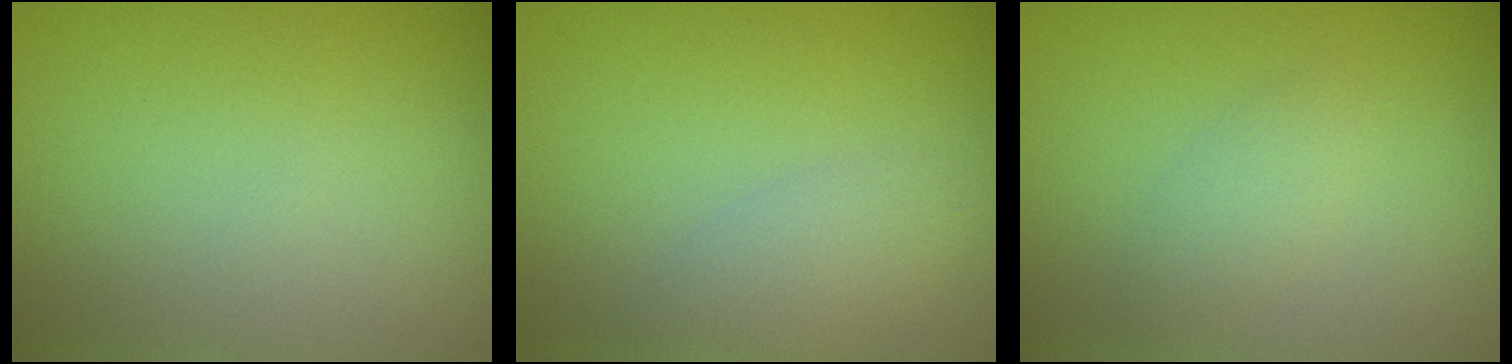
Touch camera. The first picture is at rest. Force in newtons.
{"total": 2.8, "press": 2.8, "slide": 0.1}
{"total": 1.8, "press": 1.8, "slide": 0.1}